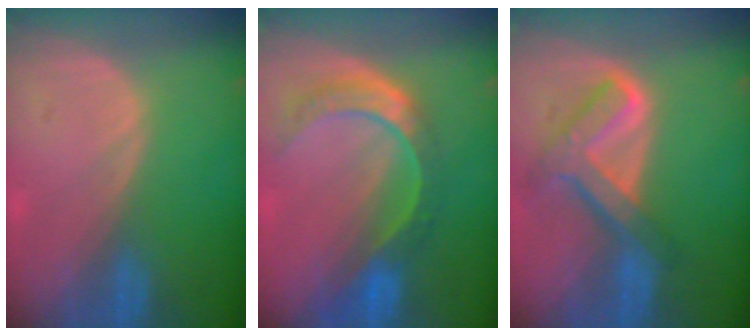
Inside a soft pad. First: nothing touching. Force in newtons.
{"total": 8.7, "press": 7.3, "slide": 4.7}
{"total": 7.8, "press": 6.6, "slide": 4.1}